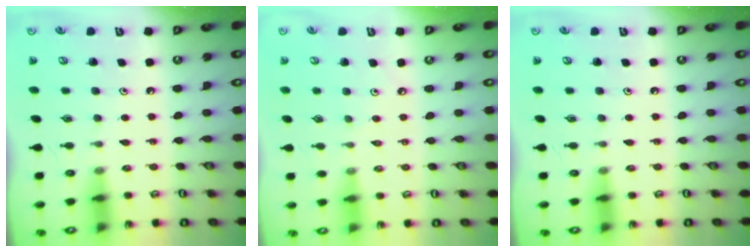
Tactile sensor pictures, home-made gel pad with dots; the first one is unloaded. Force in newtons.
{"total": 2.4, "press": 2.3, "slide": 0.5}
{"total": 0.0}